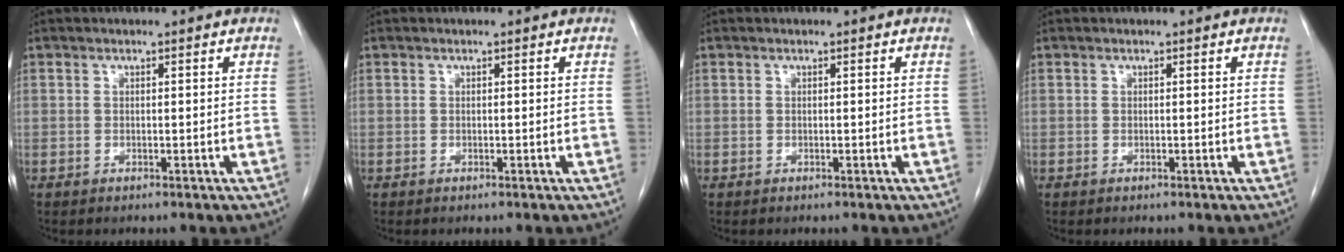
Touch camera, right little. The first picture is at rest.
{"total": 0.0}
{"total": 0.0}
{"total": 0.0}